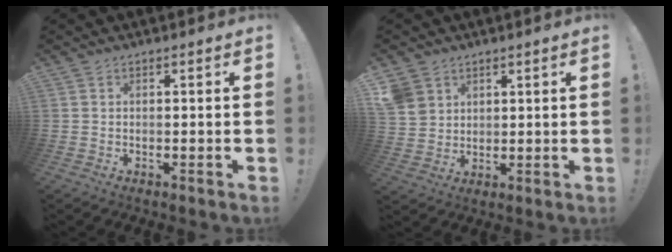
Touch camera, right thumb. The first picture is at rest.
{"total": 6.4, "force": [3.7, 5.0, 1.5], "torque": [-0.022, -0.021, 0.076]}